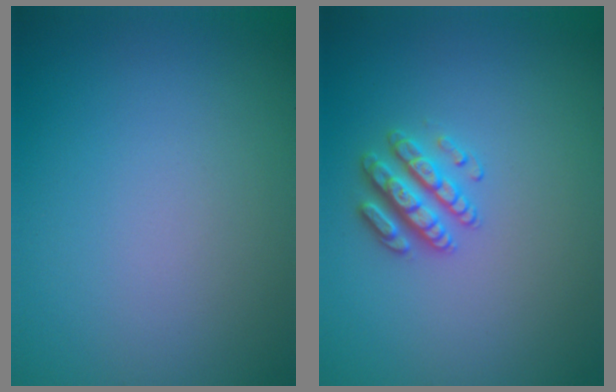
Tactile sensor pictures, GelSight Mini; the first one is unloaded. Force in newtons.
{"total": 2.6, "press": 2.6, "slide": 0.5}